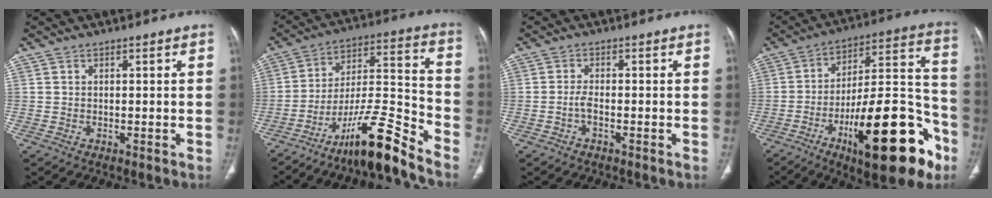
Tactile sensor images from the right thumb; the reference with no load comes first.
{"total": 15.1, "force": [-11.8, 1.6, 9.2], "torque": [-0.157, 0.100, -0.204]}
{"total": 2.0, "force": [-0.8, 0.8, 1.7], "torque": [-0.038, 0.008, -0.019]}
{"total": 27.9, "force": [-12.7, 9.4, 23.0], "torque": [-0.307, 0.078, -0.186]}